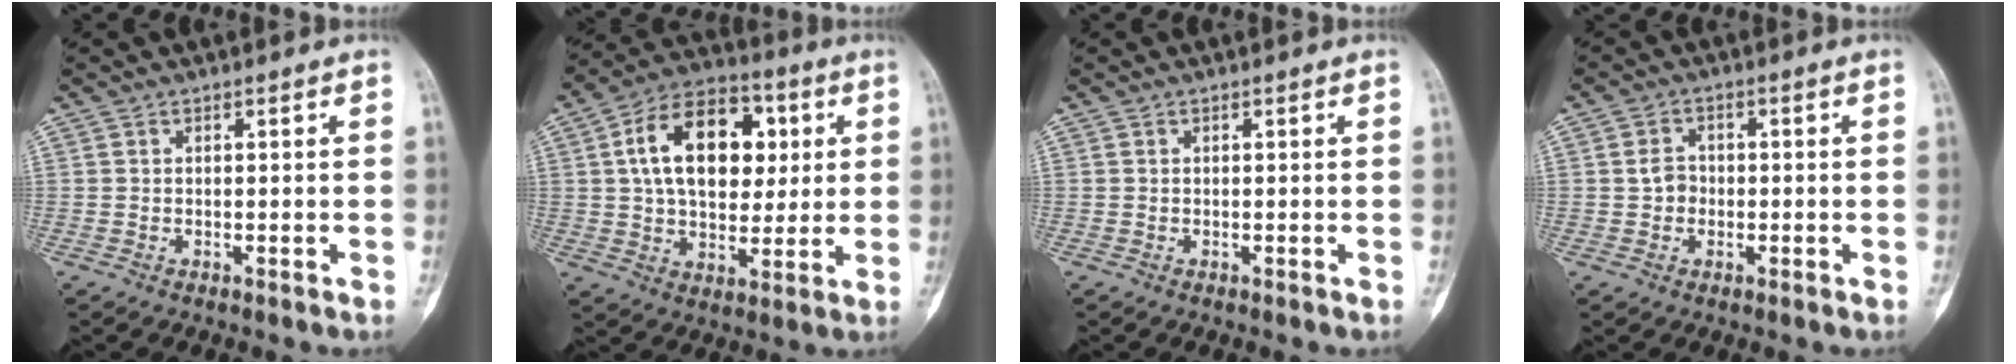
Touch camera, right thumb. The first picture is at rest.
{"total": 18.6, "force": [4.1, 12.0, 13.6], "torque": [-0.189, 0.009, 0.067]}
{"total": 0.0}
{"total": 3.2, "force": [-0.3, 2.8, 1.5], "torque": [-0.014, 0.010, -0.008]}